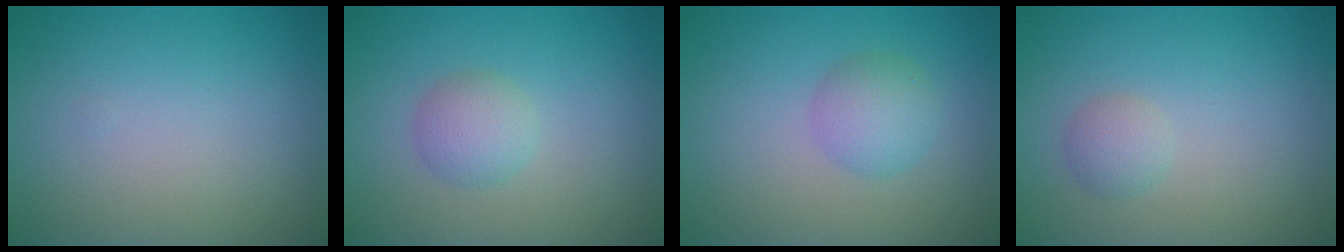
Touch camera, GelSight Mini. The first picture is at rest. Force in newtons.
{"total": 2.2, "press": 2.2, "slide": 0.1}
{"total": 2.7, "press": 2.7, "slide": 0.1}
{"total": 1.4, "press": 1.4, "slide": 0.1}